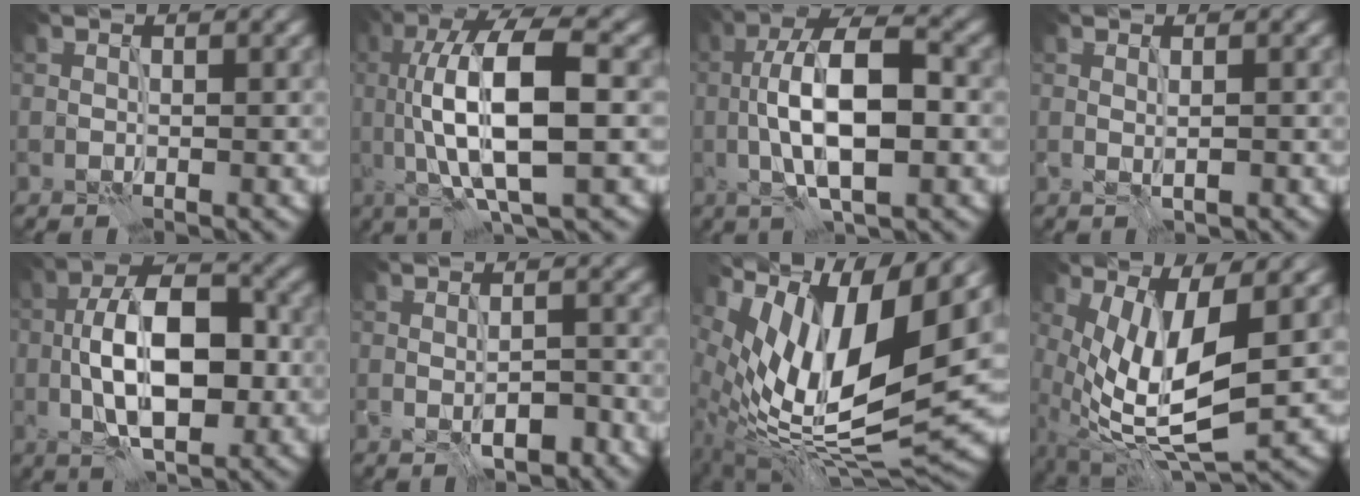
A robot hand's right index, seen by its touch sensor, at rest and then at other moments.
{"total": 11.1, "force": [0.4, 3.9, 10.4], "torque": [-0.183, 0.006, 0.005]}
{"total": 9.9, "force": [-1.5, 3.4, 9.2], "torque": [-0.154, 0.017, -0.032]}
{"total": 0.8, "force": [0.0, 0.0, 0.8], "torque": [-0.014, -0.001, 0.003]}
{"total": 10.0, "force": [-1.8, 4.5, 8.7], "torque": [-0.142, 0.014, -0.037]}
{"total": 2.9, "force": [-1.4, 0.9, 2.3], "torque": [-0.035, -0.002, -0.018]}
{"total": 13.7, "force": [4.5, 5.1, 11.8], "torque": [-0.234, 0.003, 0.088]}
{"total": 10.0, "force": [-0.7, 3.5, 9.4], "torque": [-0.187, -0.015, -0.010]}